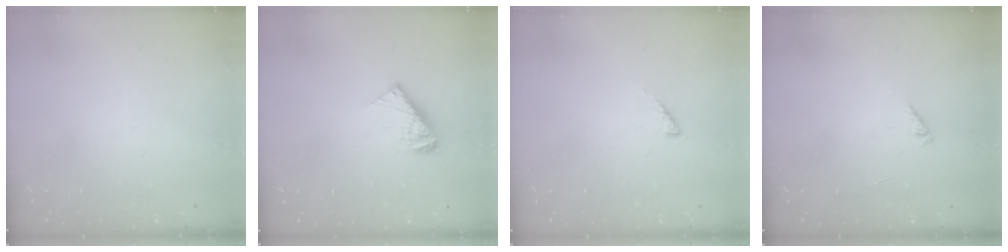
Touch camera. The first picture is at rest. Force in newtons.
{"total": 7.8, "press": 7.7, "slide": 0.6}
{"total": 1.2, "press": 1.2, "slide": 0.3}
{"total": 0.0}